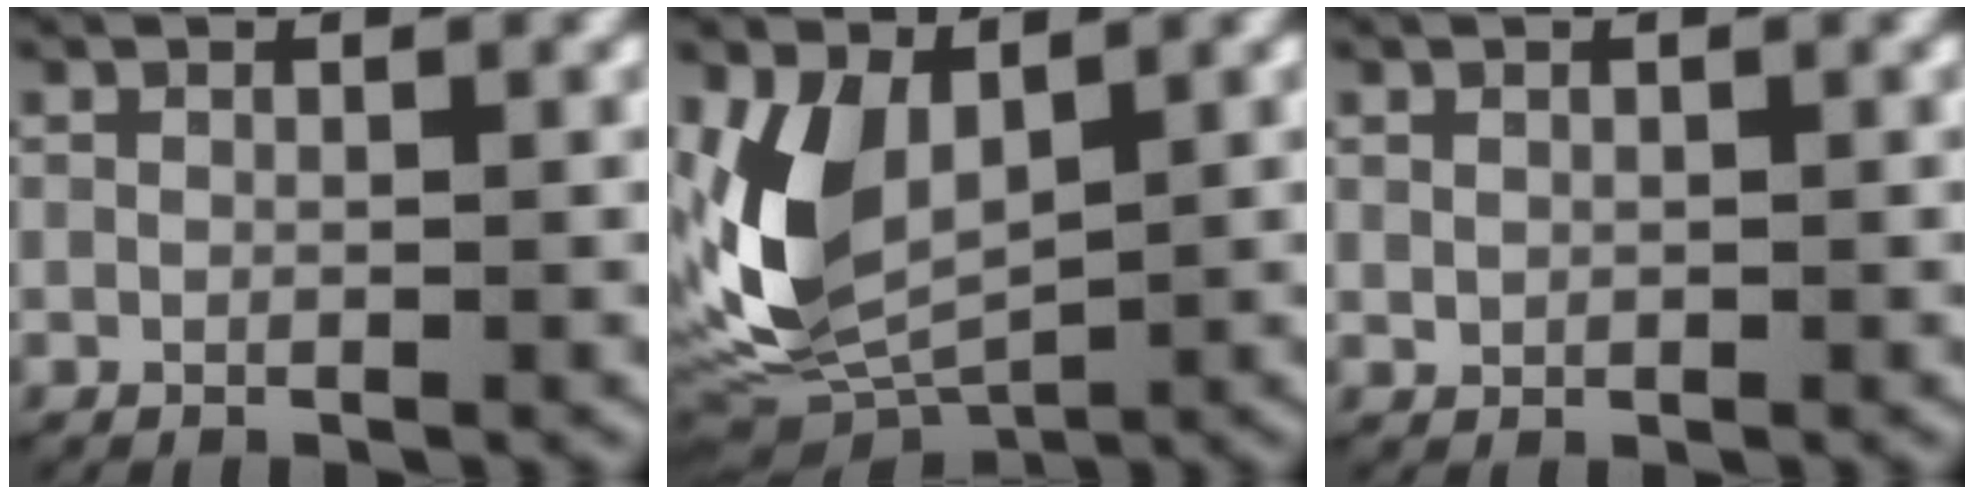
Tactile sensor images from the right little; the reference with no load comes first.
{"total": 7.0, "force": [0.8, 4.5, 5.3], "torque": [-0.124, -0.017, 0.021]}
{"total": 0.6, "force": [0.2, 0.5, 0.2], "torque": [-0.007, 0.002, 0.005]}